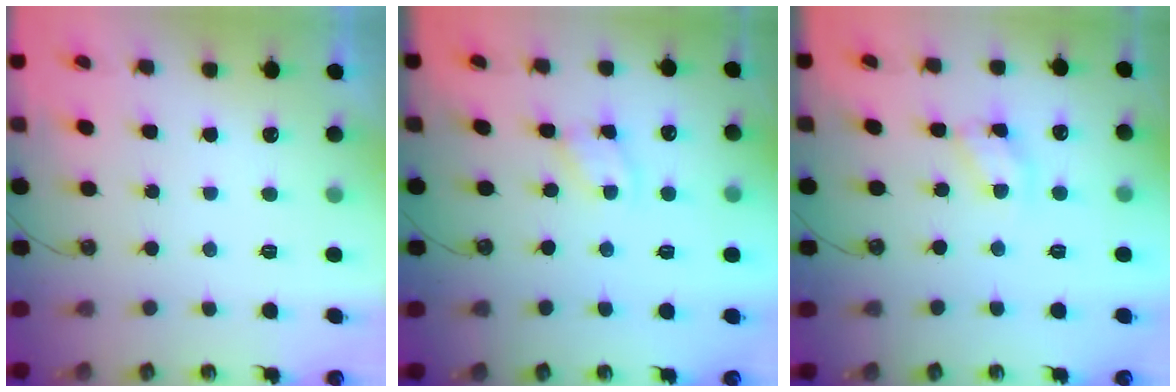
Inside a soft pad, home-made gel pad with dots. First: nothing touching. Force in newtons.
{"total": 2.8, "press": 2.8, "slide": 0.3}
{"total": 10.8, "press": 10.8, "slide": 0.7}